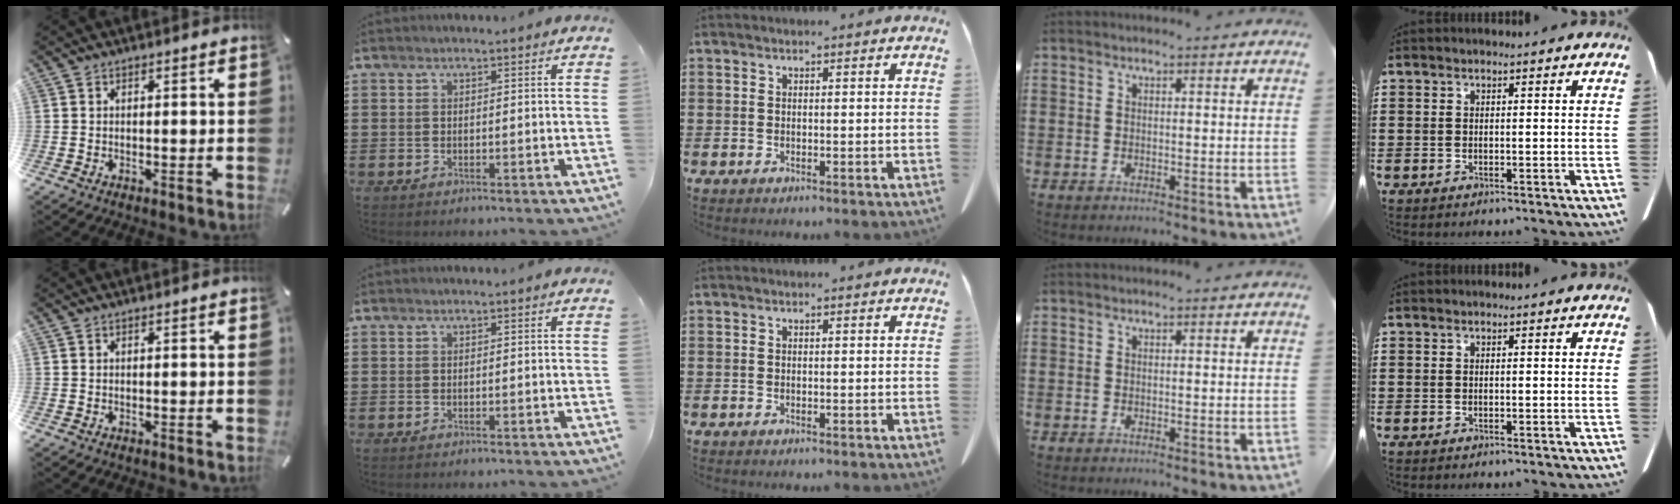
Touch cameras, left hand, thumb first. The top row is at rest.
{}